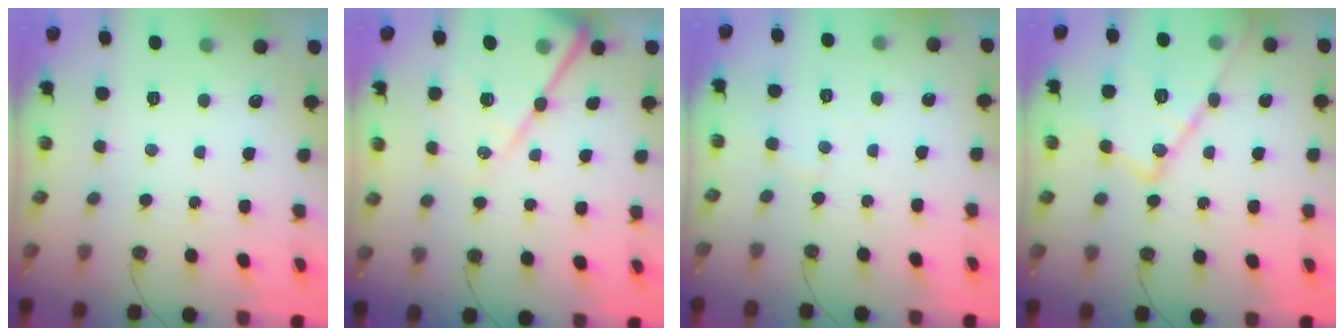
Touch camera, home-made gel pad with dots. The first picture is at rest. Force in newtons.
{"total": 16.2, "press": 16.2, "slide": 1.8}
{"total": 3.9, "press": 3.9, "slide": 0.6}
{"total": 19.2, "press": 19.1, "slide": 1.3}